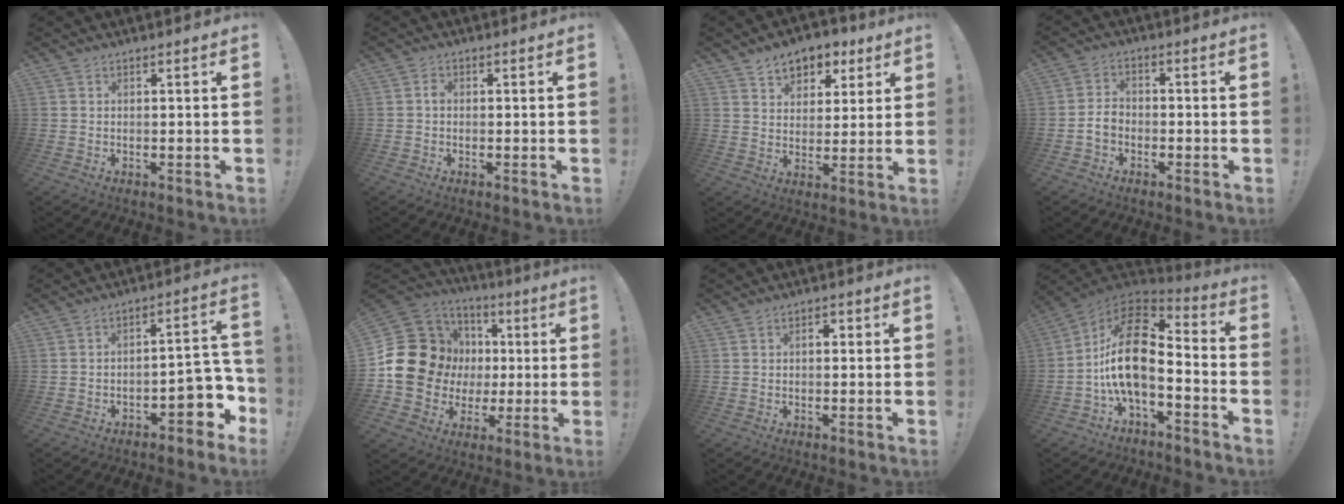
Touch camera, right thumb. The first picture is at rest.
{"total": 1.4, "force": [-0.5, 0.9, 0.9], "torque": [-0.024, 0.008, -0.007]}
{"total": 8.1, "force": [4.9, 5.9, 2.5], "torque": [-0.024, -0.031, 0.090]}
{"total": 4.4, "force": [-2.0, 3.1, 2.4], "torque": [-0.044, 0.011, -0.035]}
{"total": 9.7, "force": [-4.6, 4.9, 7.0], "torque": [-0.073, 0.026, -0.073]}
{"total": 21.4, "force": [1.3, 18.7, 10.3], "torque": [-0.188, 0.005, 0.072]}
{"total": 2.3, "force": [-0.1, 1.6, 1.7], "torque": [-0.025, 0.006, -0.006]}
{"total": 16.9, "force": [-1.7, 8.5, 14.5], "torque": [-0.289, 0.015, -0.027]}